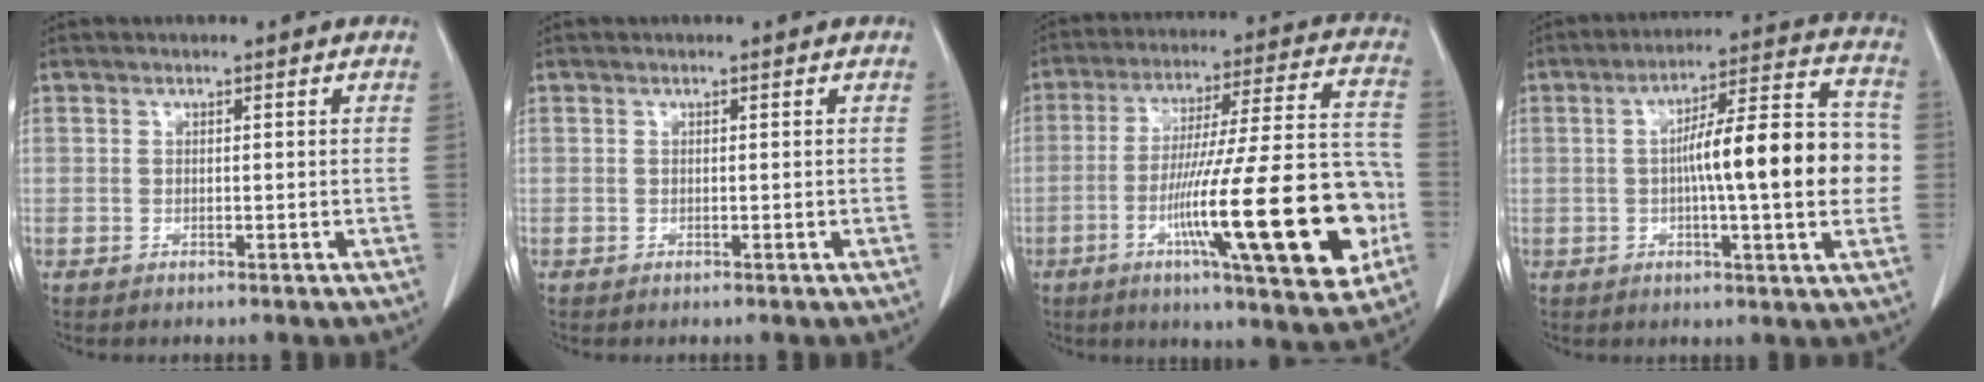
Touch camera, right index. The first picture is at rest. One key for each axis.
{"total": 0.0}
{"total": 24.4, "fx": -7.3, "fy": 2.3, "fz": 23.2, "tx": -0.333, "ty": -0.003, "tz": -0.109}
{"total": 15.9, "fx": -0.6, "fy": 2.4, "fz": 15.7, "tx": -0.229, "ty": 0.027, "tz": -0.012}